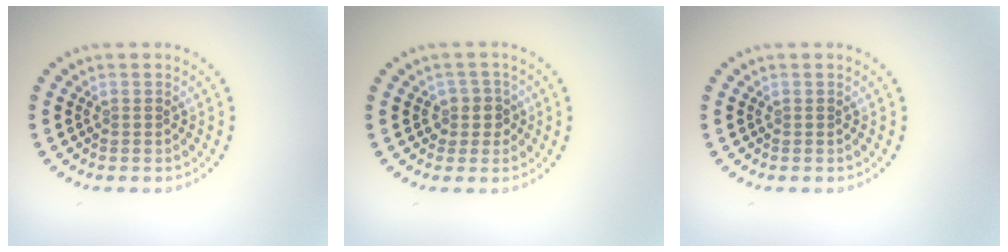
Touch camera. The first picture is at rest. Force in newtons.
{"total": 1.8, "press": 1.6, "slide": 0.9}
{"total": 0.0}